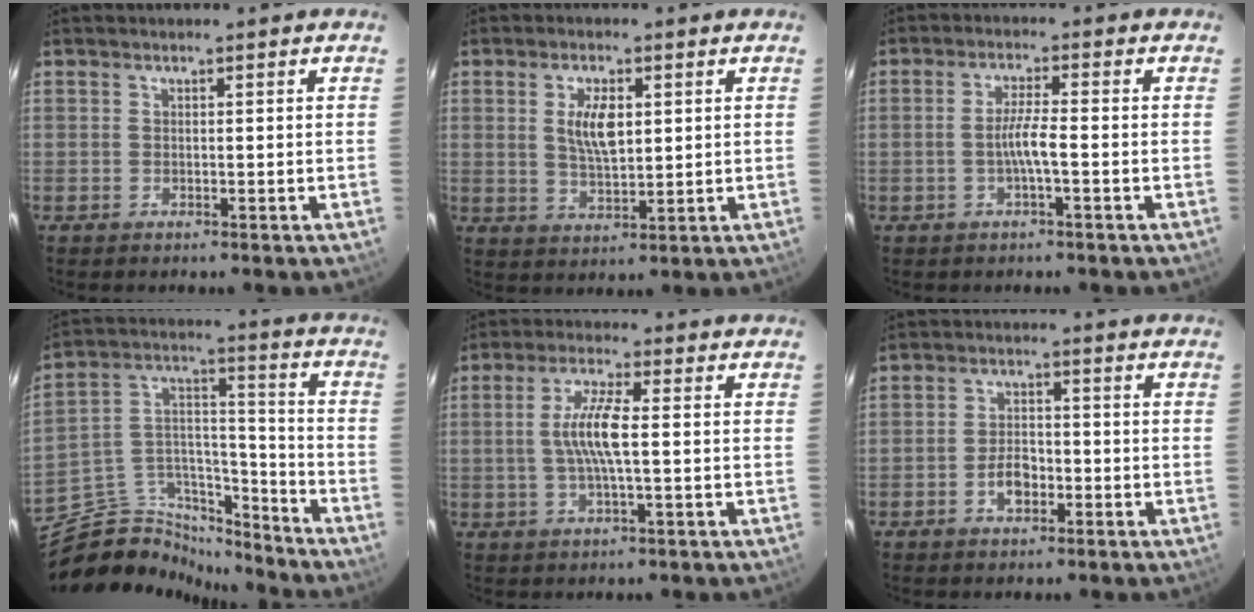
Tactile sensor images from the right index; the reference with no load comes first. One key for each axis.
{"total": 6.7, "fx": 1.7, "fy": 3.0, "fz": 5.8, "tx": -0.104, "ty": 0.001, "tz": 0.035}
{"total": 4.0, "fx": -1.3, "fy": -0.2, "fz": 3.8, "tx": -0.073, "ty": 0.002, "tz": -0.023}
{"total": 16.2, "fx": -14.1, "fy": 6.6, "fz": 4.4, "tx": -0.095, "ty": 0.070, "tz": -0.237}
{"total": 7.3, "fx": -0.1, "fy": 0.9, "fz": 7.3, "tx": -0.139, "ty": 0.002, "tz": 0.000}
{"total": 4.4, "fx": -2.0, "fy": 2.7, "fz": 2.9, "tx": -0.056, "ty": 0.006, "tz": -0.031}